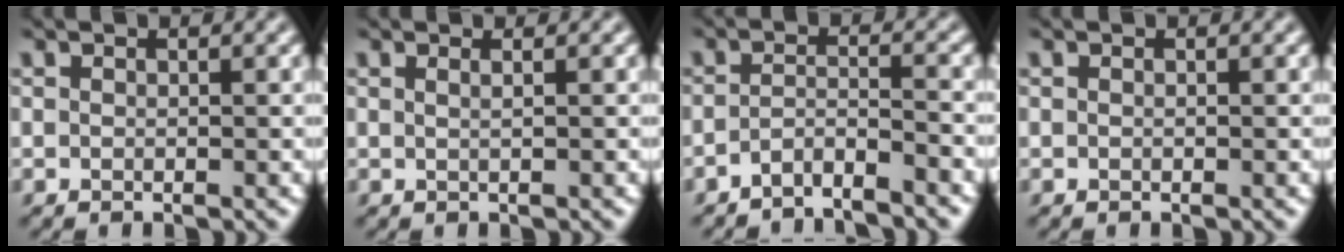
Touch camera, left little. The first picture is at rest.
{"total": 0.5, "force": [0.2, -0.1, 0.5], "torque": [-0.008, 0.003, 0.000]}
{"total": 2.5, "force": [-2.3, 0.0, 1.0], "torque": [-0.021, 0.004, -0.050]}
{"total": 0.0}